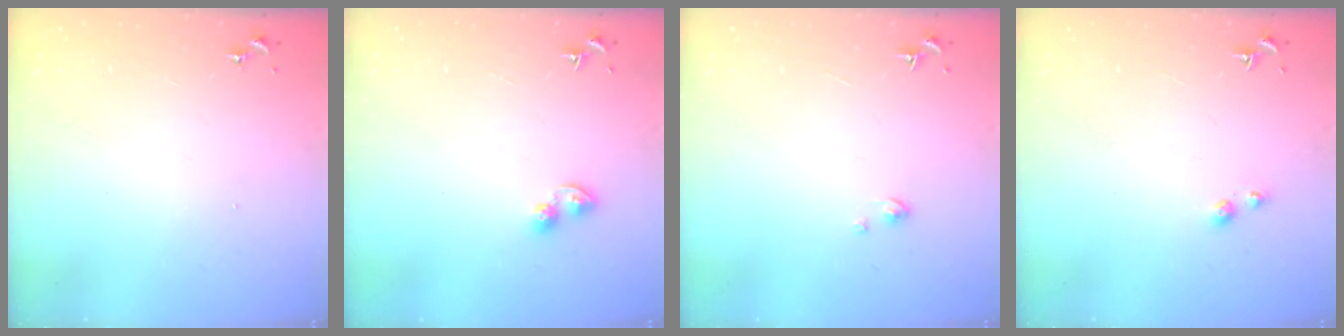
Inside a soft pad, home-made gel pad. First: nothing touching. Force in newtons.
{"total": 5.7, "press": 5.6, "slide": 0.8}
{"total": 1.8, "press": 1.8, "slide": 0.2}
{"total": 2.8, "press": 2.8, "slide": 0.3}